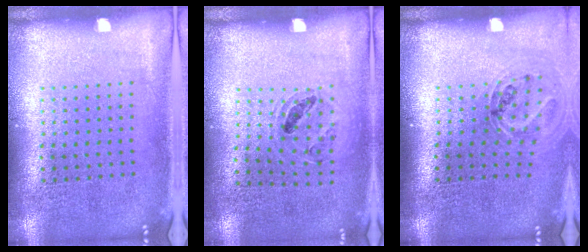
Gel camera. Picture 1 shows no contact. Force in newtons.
{"total": 0.9, "press": 0.9, "slide": 0.2}
{"total": 1.1, "press": 1.1, "slide": 0.3}